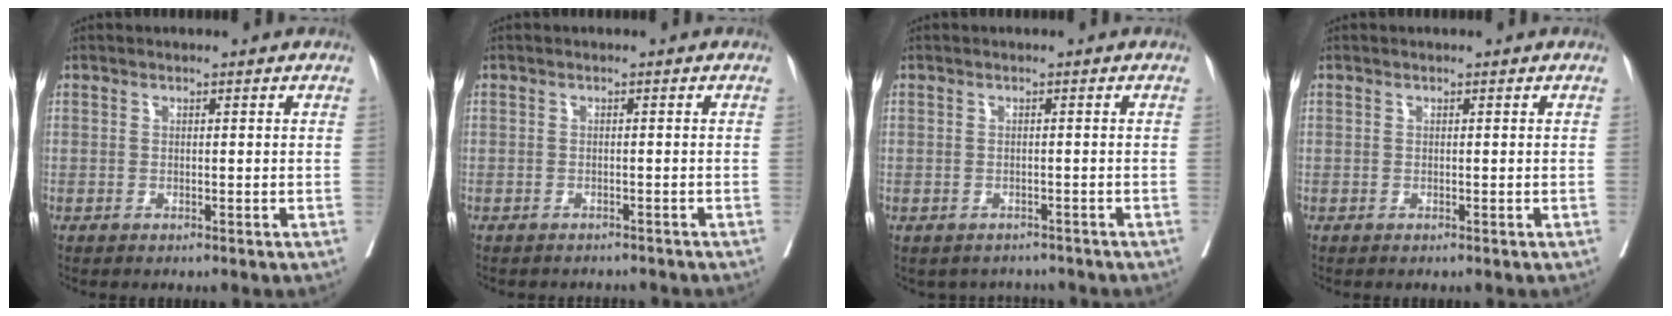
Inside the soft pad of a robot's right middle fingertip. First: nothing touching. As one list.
[{"total": 4.1, "force": [-3.9, 1.2, 0.5], "torque": [0.000, -0.002, -0.046]}, {"total": 3.1, "force": [-2.8, 1.4, -0.1], "torque": [0.006, 0.008, -0.037]}, {"total": 0.0}]